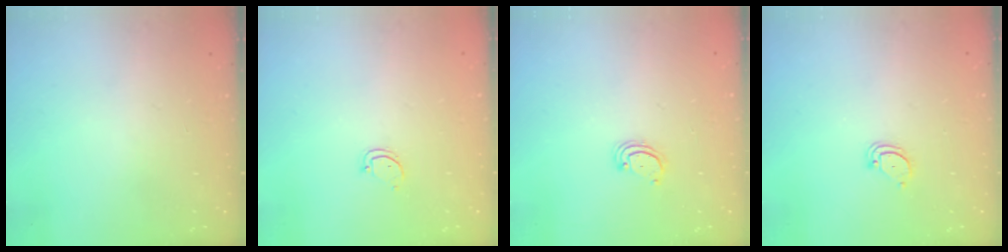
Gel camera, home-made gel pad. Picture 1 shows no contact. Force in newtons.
{"total": 2.6, "press": 2.6, "slide": 0.3}
{"total": 2.8, "press": 2.8, "slide": 0.3}
{"total": 2.7, "press": 2.7, "slide": 0.2}